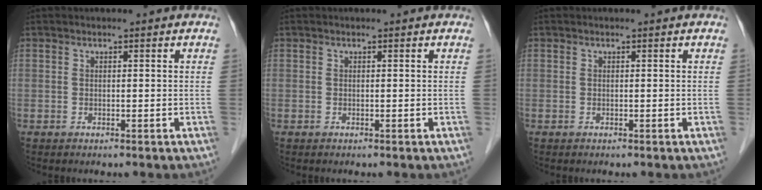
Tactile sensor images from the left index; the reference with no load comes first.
{"total": 0.0}
{"total": 0.0}